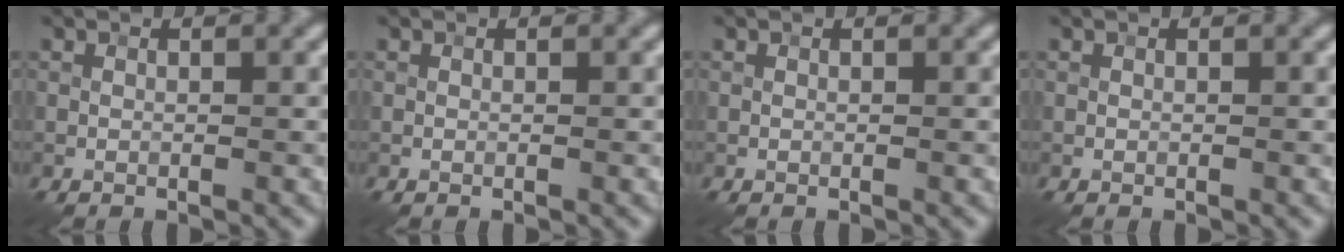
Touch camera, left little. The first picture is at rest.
{"total": 0.0}
{"total": 0.0}
{"total": 0.0}